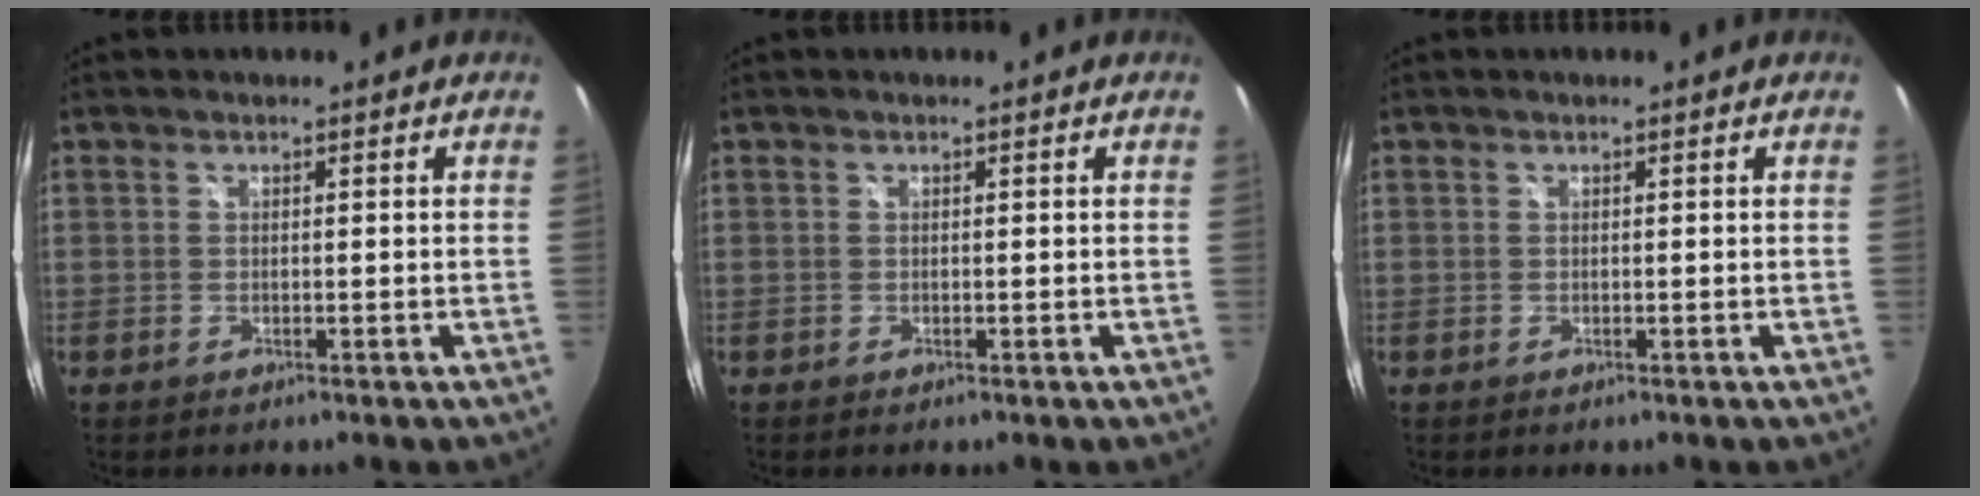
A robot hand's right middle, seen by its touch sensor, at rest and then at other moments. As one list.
[{"total": 0.0}, {"total": 0.0}]